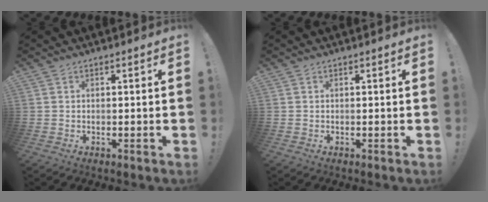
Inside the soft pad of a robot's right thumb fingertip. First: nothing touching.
{"total": 0.0}